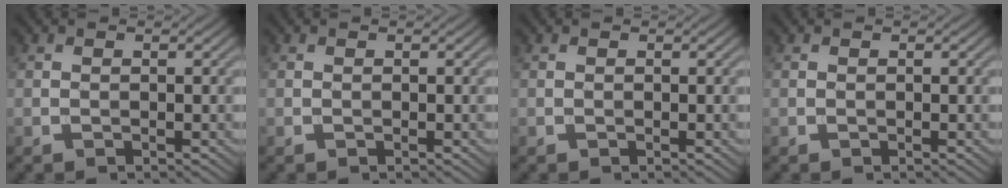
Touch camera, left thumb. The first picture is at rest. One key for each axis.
{"total": 0.0}
{"total": 0.0}
{"total": 0.0}